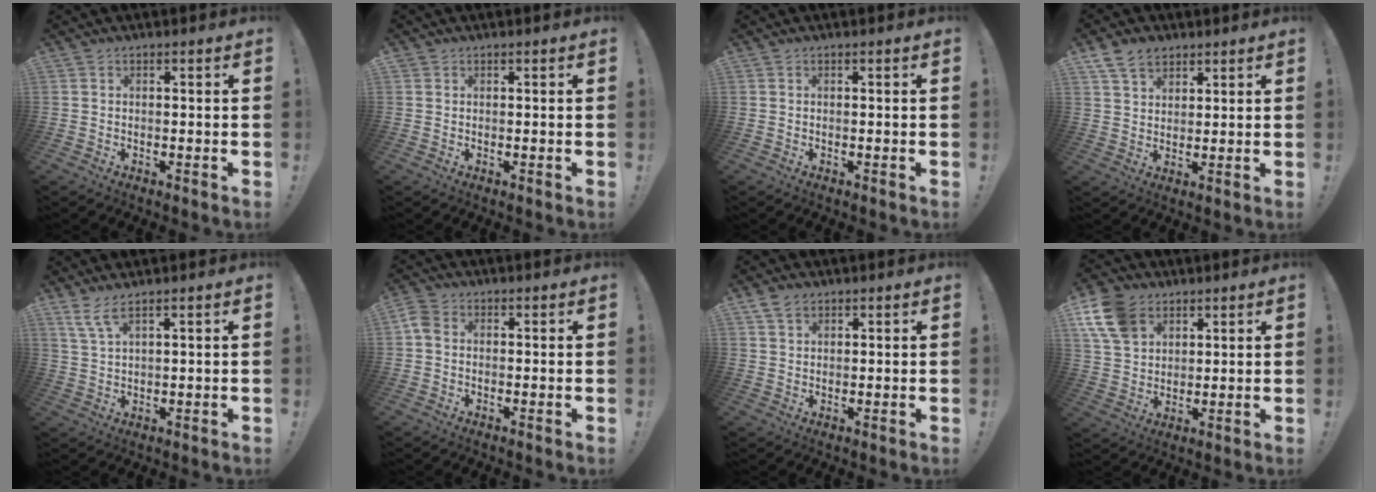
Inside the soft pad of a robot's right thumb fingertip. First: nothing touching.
{"total": 0.6, "force": [0.4, 0.4, 0.1], "torque": [0.002, -0.001, 0.007]}
{"total": 0.0}
{"total": 7.7, "force": [5.0, 5.0, 2.9], "torque": [-0.045, -0.022, 0.097]}
{"total": 5.0, "force": [3.4, 0.6, 3.6], "torque": [-0.077, -0.013, 0.063]}
{"total": 4.1, "force": [0.2, 3.0, 2.7], "torque": [-0.063, 0.005, 0.004]}
{"total": 3.5, "force": [2.3, 2.2, 1.5], "torque": [-0.022, -0.008, 0.043]}
{"total": 12.6, "force": [6.6, 8.8, 6.1], "torque": [-0.111, -0.025, 0.133]}